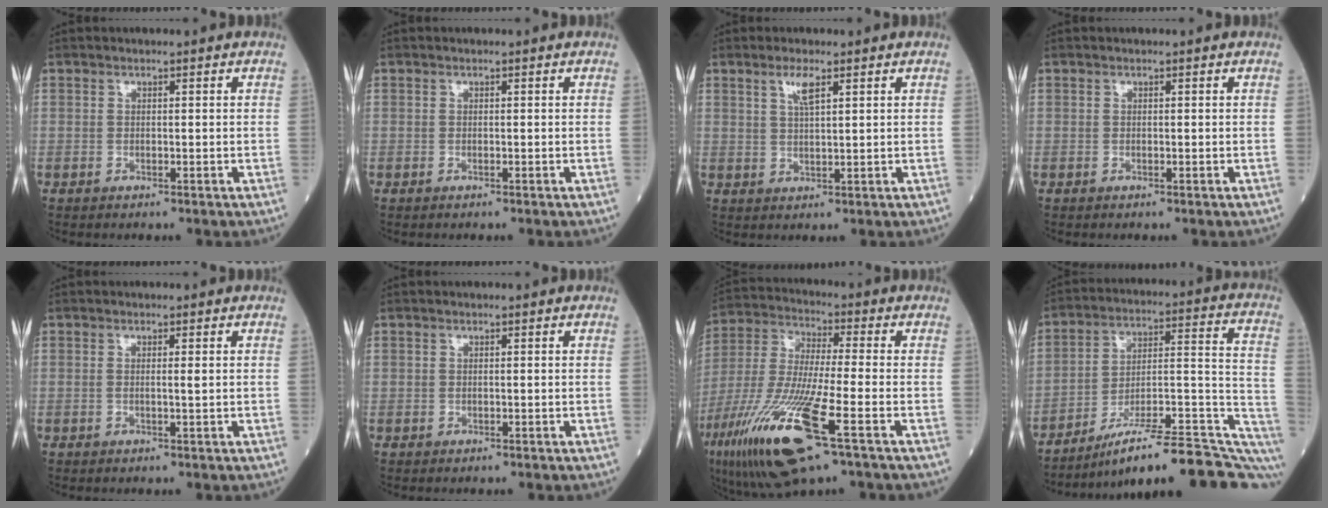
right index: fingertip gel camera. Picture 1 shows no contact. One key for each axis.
{"total": 0.0}
{"total": 3.1, "fx": 1.8, "fy": 0.3, "fz": 2.6, "tx": -0.053, "ty": 0.000, "tz": 0.035}
{"total": 0.0}
{"total": 1.0, "fx": 0.1, "fy": -0.1, "fz": 1.0, "tx": -0.018, "ty": -0.001, "tz": -0.001}
{"total": 0.0}
{"total": 18.9, "fx": -8.6, "fy": 2.0, "fz": 16.6, "tx": -0.381, "ty": -0.047, "tz": -0.163}
{"total": 23.3, "fx": -18.0, "fy": 2.8, "fz": 14.5, "tx": -0.131, "ty": 0.030, "tz": -0.264}